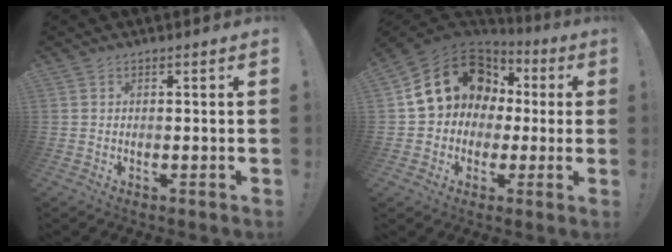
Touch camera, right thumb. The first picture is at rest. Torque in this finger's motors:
{"motor_torque": [2.07, 2.93, 1.18, -0.05, 0.05]}